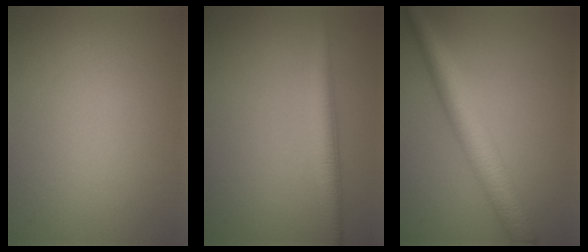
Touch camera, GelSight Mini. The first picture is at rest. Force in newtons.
{"total": 3.0, "press": 3.0, "slide": 0.1}
{"total": 5.5, "press": 5.5, "slide": 0.1}